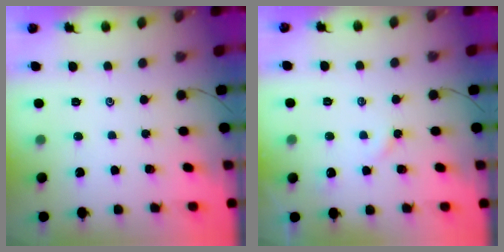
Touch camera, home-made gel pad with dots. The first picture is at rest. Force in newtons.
{"total": 4.6, "press": 4.5, "slide": 0.5}